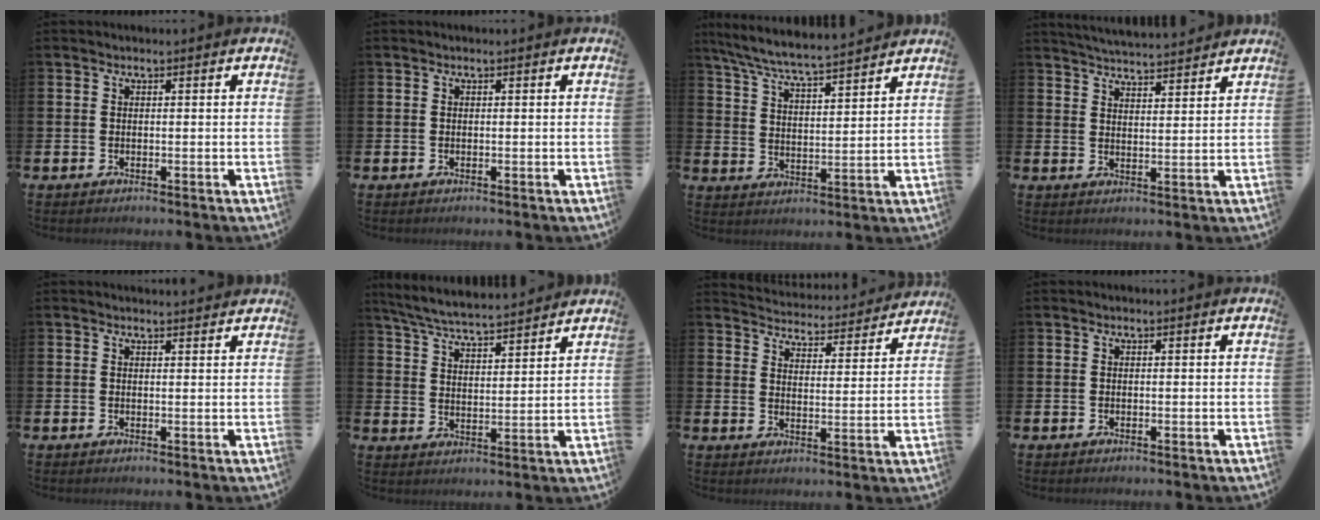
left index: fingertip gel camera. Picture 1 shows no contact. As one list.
[{"total": 0.0}, {"total": 7.1, "force": [6.8, 0.1, 2.0], "torque": [-0.066, -0.043, 0.120]}, {"total": 4.8, "force": [4.8, 0.0, 0.1], "torque": [-0.013, -0.031, 0.086]}, {"total": 1.1, "force": [1.1, 0.1, 0.0], "torque": [0.015, -0.009, 0.017]}, {"total": 6.3, "force": [6.1, 0.4, 1.5], "torque": [-0.054, -0.036, 0.108]}, {"total": 4.6, "force": [4.5, 0.6, 0.1], "torque": [-0.018, -0.041, 0.076]}, {"total": 0.0}]